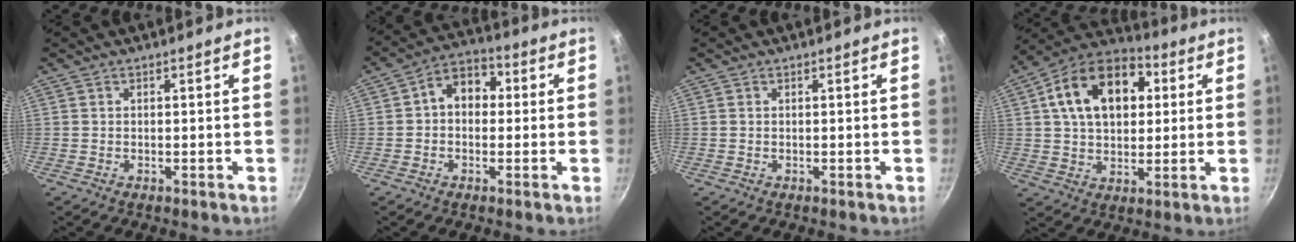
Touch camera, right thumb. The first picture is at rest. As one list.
[{"total": 7.7, "force": [0.7, 5.9, 5.0], "torque": [-0.037, 0.021, -0.008]}, {"total": 0.0}, {"total": 18.1, "force": [4.6, 12.1, 12.7], "torque": [-0.182, 0.018, 0.062]}]